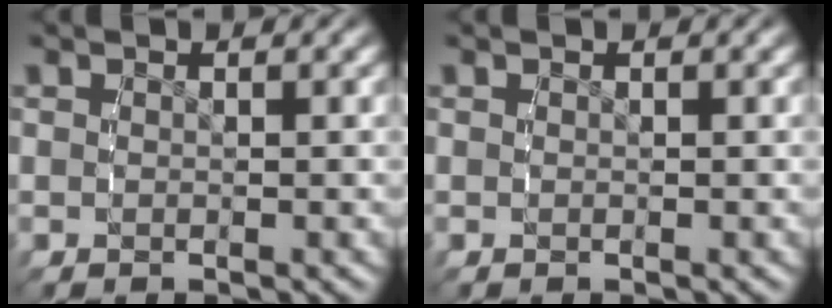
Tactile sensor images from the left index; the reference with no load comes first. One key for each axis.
{"total": 0.0}